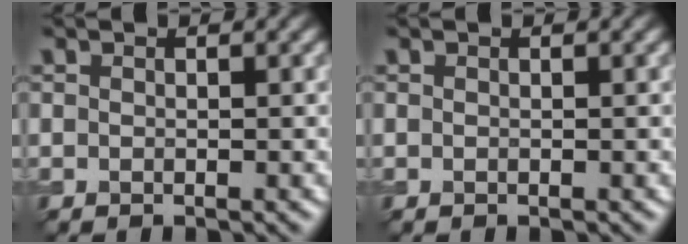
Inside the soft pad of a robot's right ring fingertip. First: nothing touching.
{"total": 0.0}